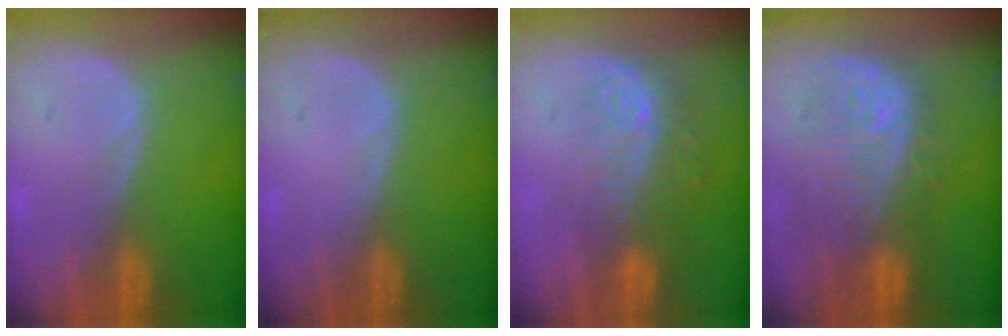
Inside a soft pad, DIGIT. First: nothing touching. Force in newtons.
{"total": 0.0}
{"total": 9.7, "press": 8.3, "slide": 5.1}
{"total": 11.3, "press": 10.6, "slide": 3.9}